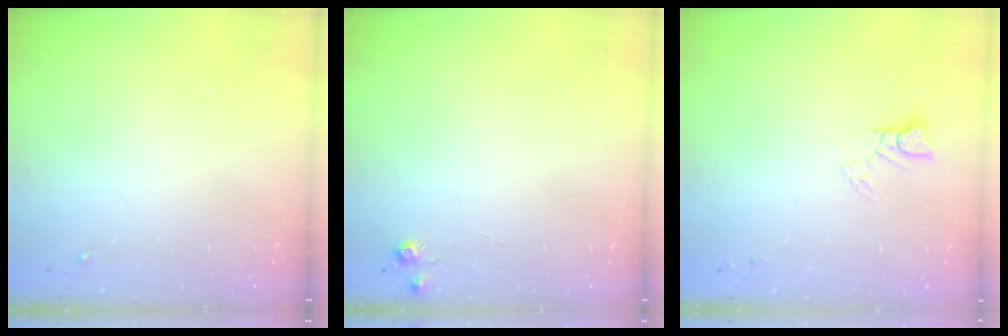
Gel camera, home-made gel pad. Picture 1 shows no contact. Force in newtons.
{"total": 5.4, "press": 5.3, "slide": 0.7}
{"total": 3.6, "press": 3.6, "slide": 0.2}